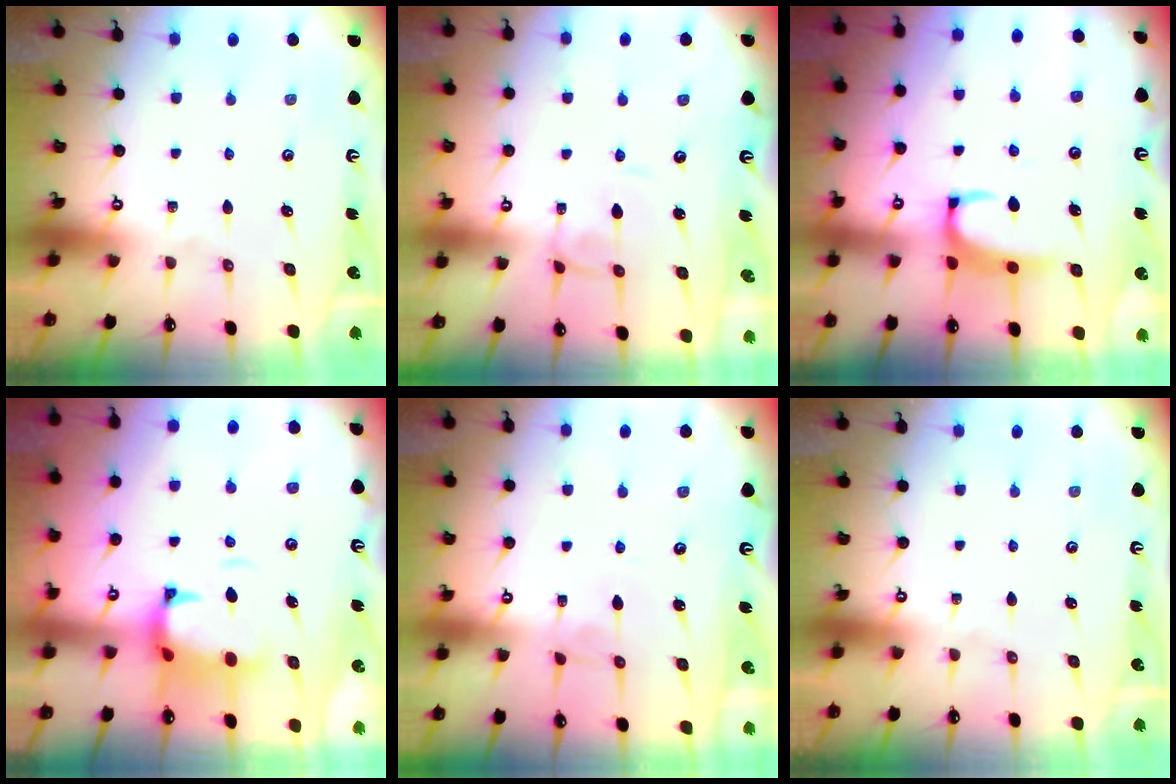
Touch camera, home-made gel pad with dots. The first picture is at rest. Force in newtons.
{"total": 0.6, "press": 0.5, "slide": 0.3}
{"total": 2.4, "press": 2.3, "slide": 0.7}
{"total": 2.3, "press": 2.0, "slide": 1.2}
{"total": 1.3, "press": 1.3, "slide": 0.3}
{"total": 0.0}